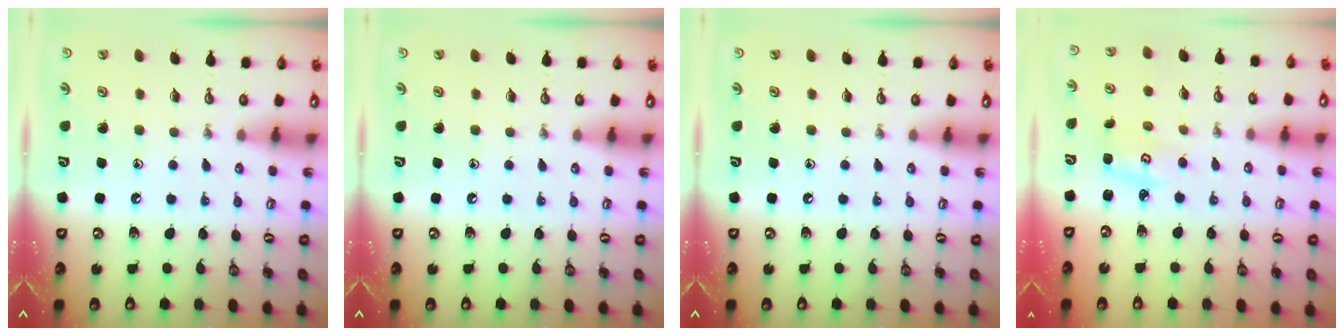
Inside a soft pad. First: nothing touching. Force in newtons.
{"total": 0.0}
{"total": 0.0}
{"total": 2.8, "press": 2.8, "slide": 0.2}